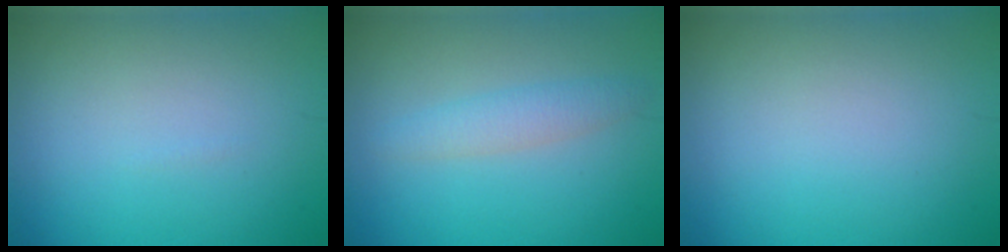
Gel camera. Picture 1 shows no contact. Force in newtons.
{"total": 2.1, "press": 2.1, "slide": 0.1}
{"total": 0.0}